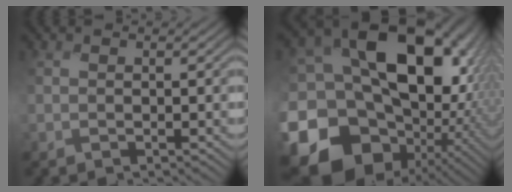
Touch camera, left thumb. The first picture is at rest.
{"total": 21.4, "force": [-6.3, 16.1, 12.6], "torque": [-0.286, -0.012, -0.115]}